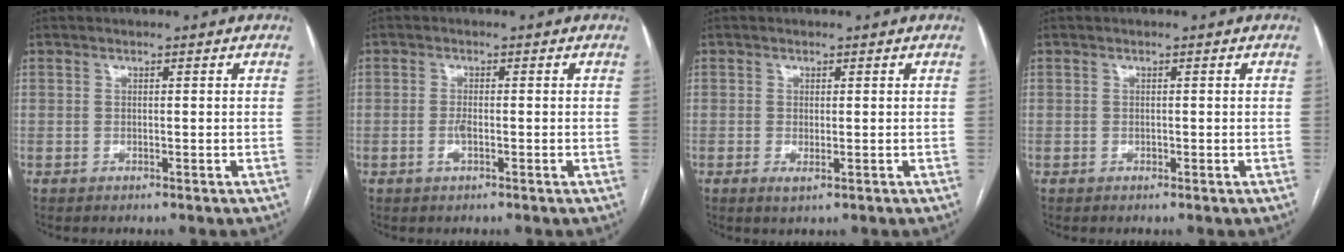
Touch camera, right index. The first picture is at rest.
{"total": 1.8, "force": [-0.6, 0.3, 1.7], "torque": [-0.037, -0.003, -0.012]}
{"total": 1.6, "force": [-0.5, 0.5, 1.4], "torque": [-0.023, -0.004, -0.004]}
{"total": 0.0}